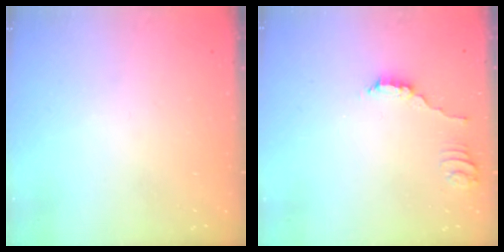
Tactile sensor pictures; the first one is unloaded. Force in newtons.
{"total": 1.8, "press": 1.8, "slide": 0.3}